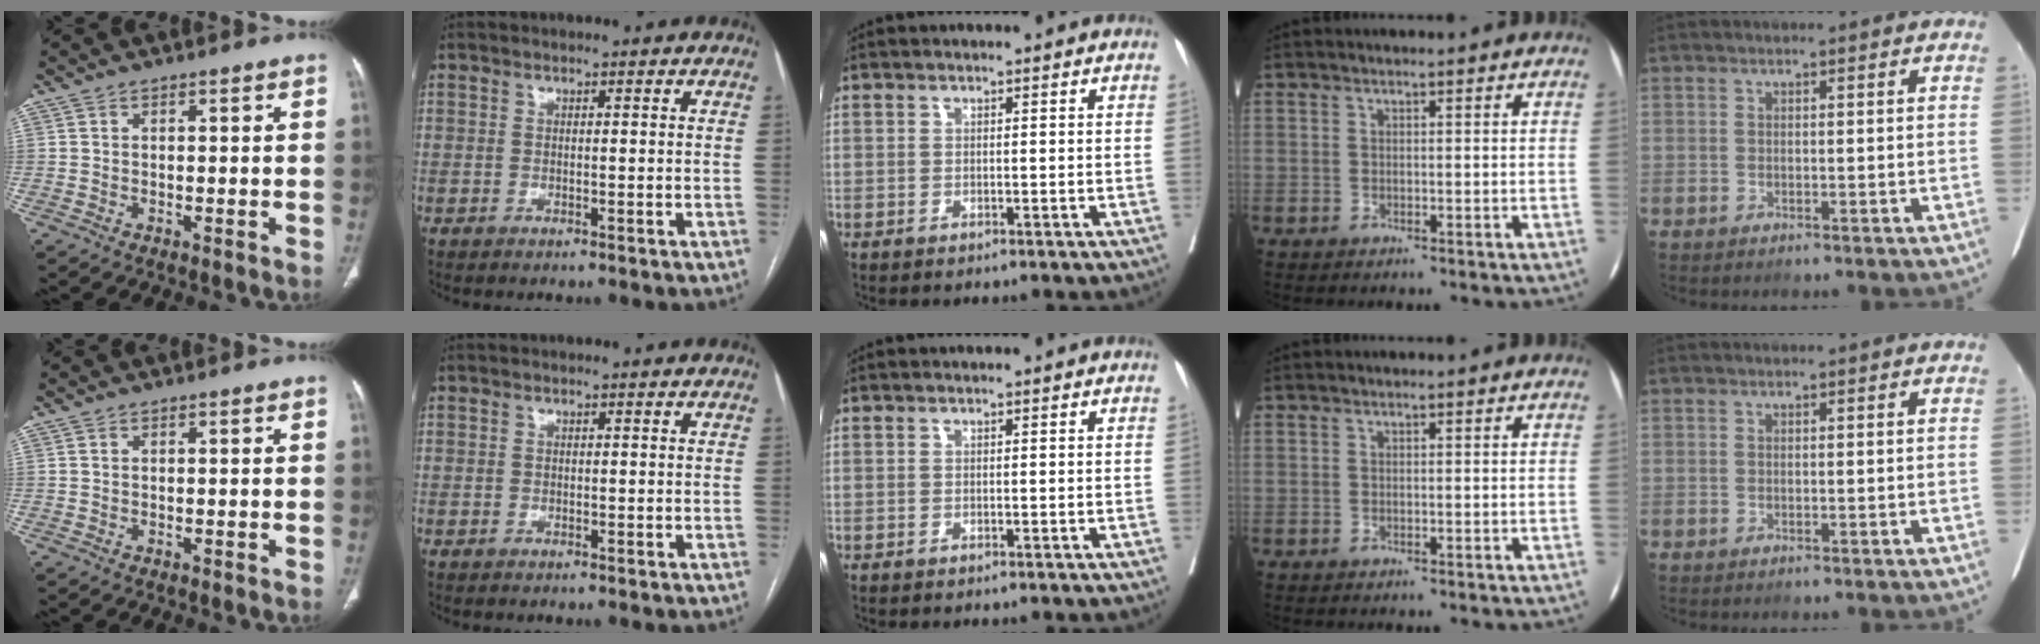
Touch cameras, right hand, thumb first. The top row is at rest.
{}